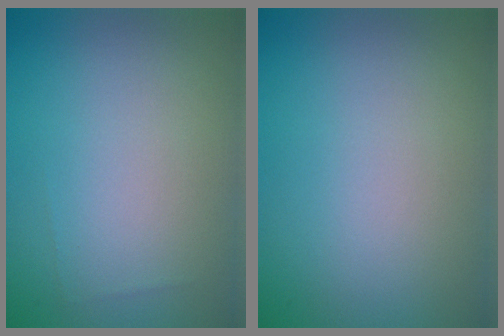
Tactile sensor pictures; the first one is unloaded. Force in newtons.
{"total": 0.0}